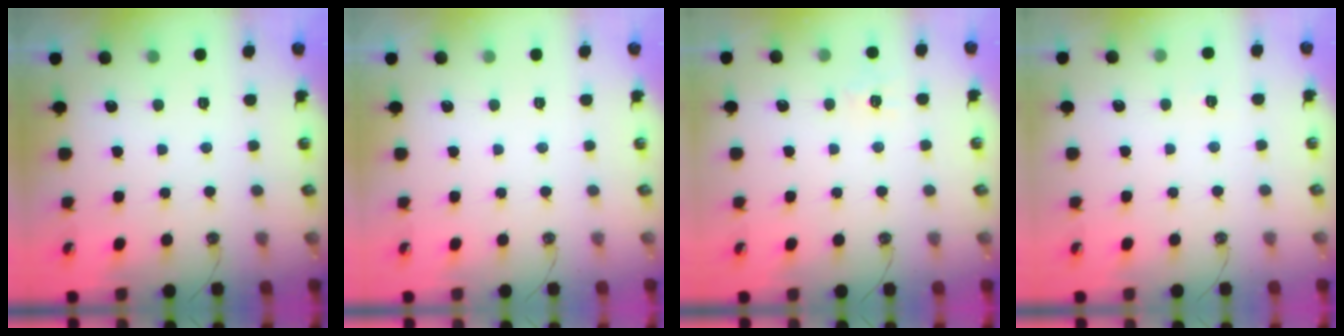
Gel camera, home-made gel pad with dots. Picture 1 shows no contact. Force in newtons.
{"total": 0.0}
{"total": 5.8, "press": 5.8, "slide": 0.6}
{"total": 2.7, "press": 2.7, "slide": 0.4}